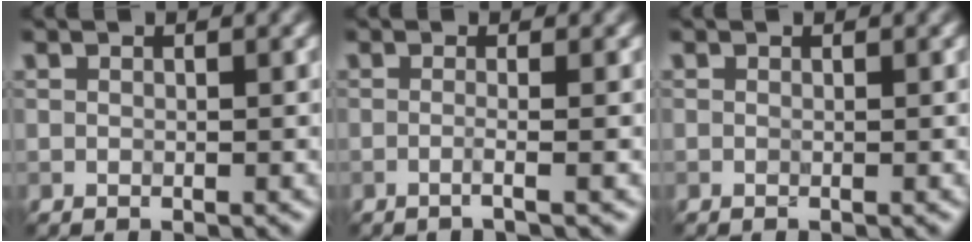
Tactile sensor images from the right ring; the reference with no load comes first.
{"total": 1.5, "force": [-0.4, 0.4, 1.4], "torque": [-0.015, -0.007, -0.023]}
{"total": 0.0}